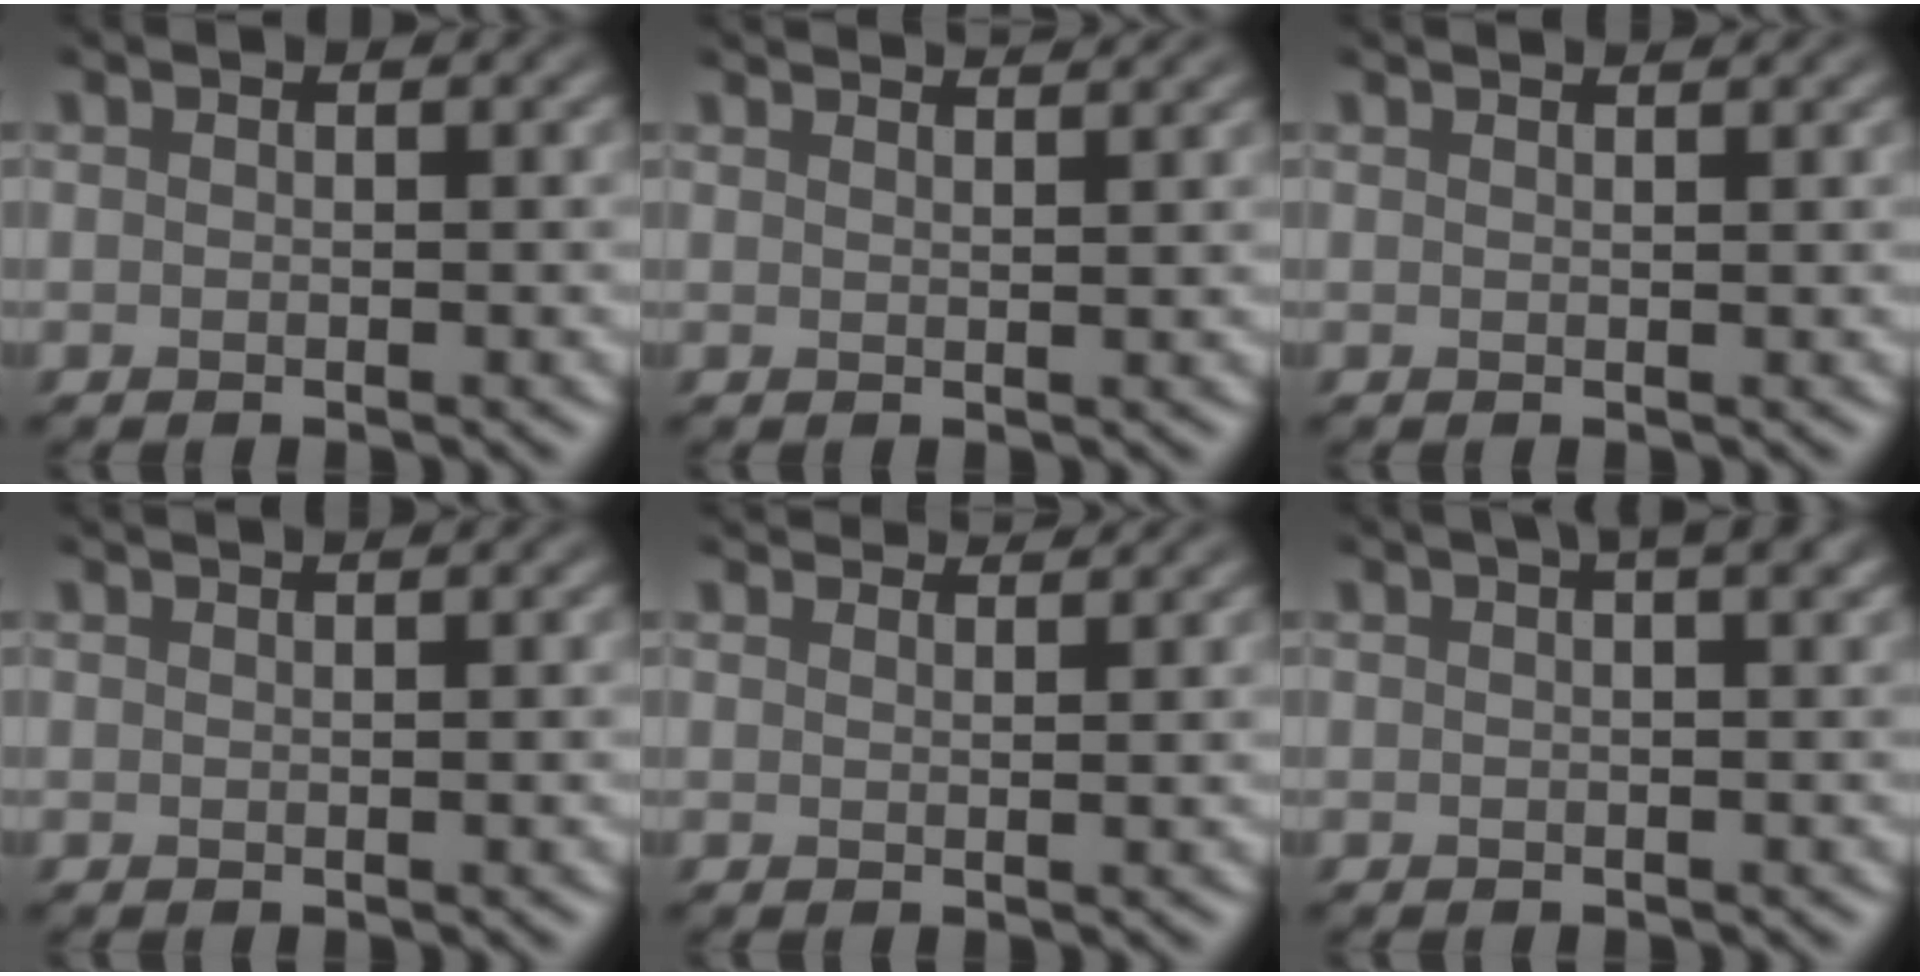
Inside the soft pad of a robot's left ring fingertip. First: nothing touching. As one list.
[{"total": 4.0, "force": [3.5, 1.1, 1.8], "torque": [-0.002, 0.020, 0.016]}, {"total": 2.1, "force": [1.8, 0.5, 0.8], "torque": [-0.005, 0.004, 0.006]}, {"total": 2.3, "force": [1.7, 0.9, 1.3], "torque": [0.001, 0.005, -0.005]}, {"total": 4.2, "force": [4.0, 0.6, 1.3], "torque": [-0.014, 0.005, 0.039]}, {"total": 4.4, "force": [2.3, 1.7, 3.4], "torque": [-0.017, 0.016, 0.004]}]